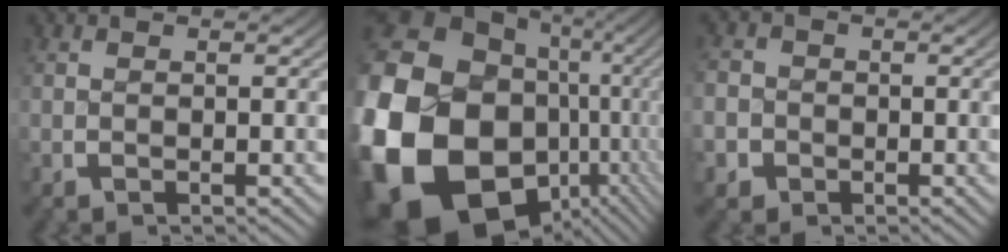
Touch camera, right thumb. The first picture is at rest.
{"total": 26.0, "force": [-5.2, 19.3, 16.7], "torque": [-0.359, -0.087, -0.058]}
{"total": 4.6, "force": [-1.5, 4.3, 0.8], "torque": [-0.022, -0.016, -0.029]}